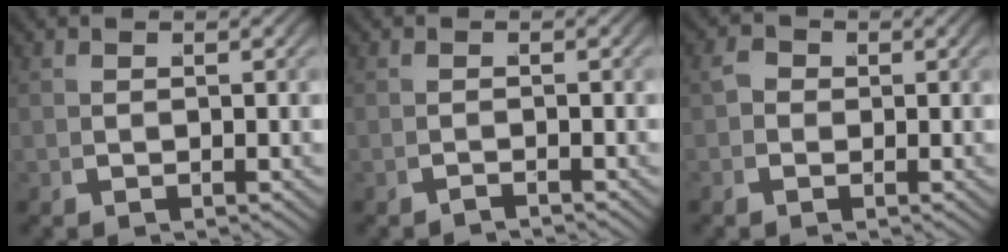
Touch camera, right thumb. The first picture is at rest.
{"total": 1.8, "force": [-1.2, -1.0, -1.0], "torque": [0.017, 0.003, -0.024]}
{"total": 2.5, "force": [0.0, 2.2, 1.3], "torque": [-0.026, 0.001, -0.005]}